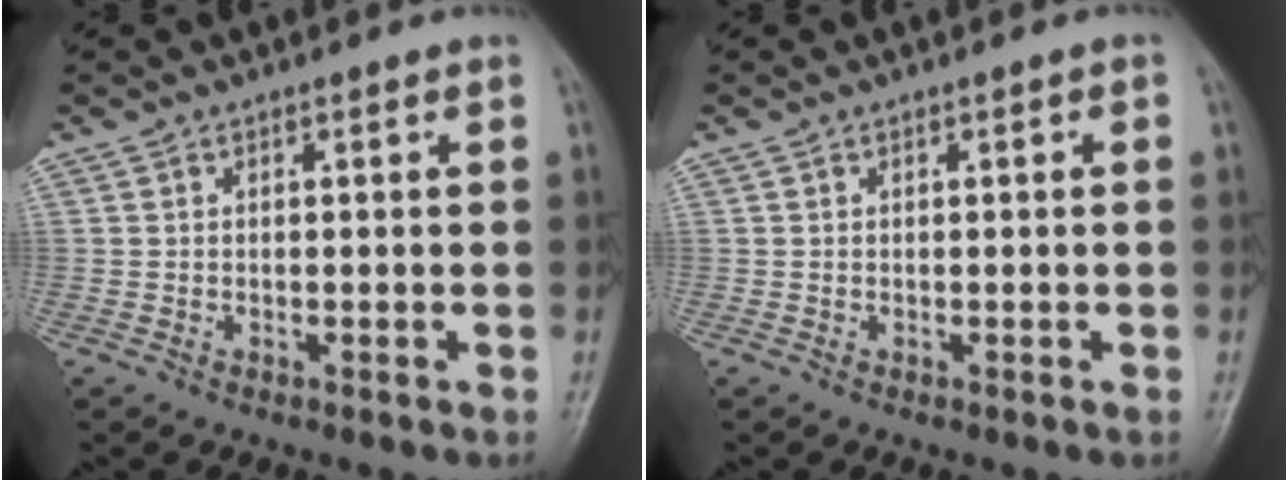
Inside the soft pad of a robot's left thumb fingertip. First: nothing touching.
{"total": 0.5, "force": [0.1, 0.2, 0.5], "torque": [-0.008, 0.001, 0.002]}